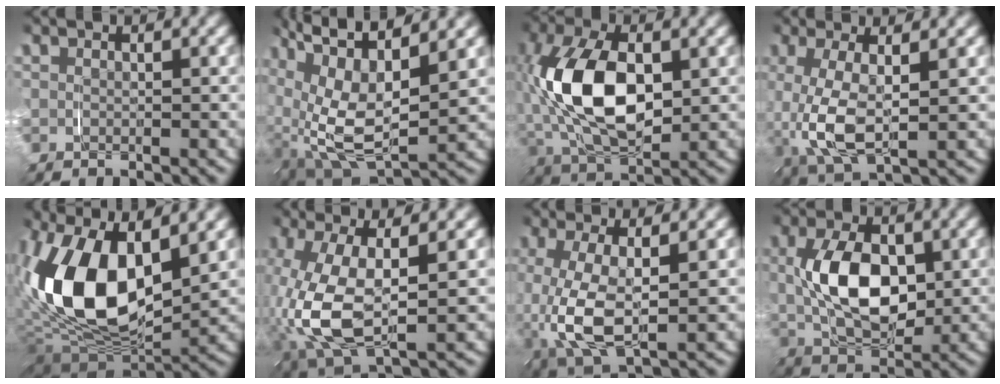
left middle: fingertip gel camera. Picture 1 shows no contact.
{"total": 10.6, "force": [0.3, 7.2, 7.8], "torque": [-0.181, -0.052, 0.024]}
{"total": 9.2, "force": [0.1, 5.4, 7.4], "torque": [-0.186, -0.014, 0.008]}
{"total": 6.6, "force": [-0.6, 3.6, 5.5], "torque": [-0.137, -0.014, -0.003]}
{"total": 13.0, "force": [0.6, 7.4, 10.7], "torque": [-0.243, -0.009, 0.009]}
{"total": 9.8, "force": [-1.1, 5.6, 8.0], "torque": [-0.202, -0.029, 0.001]}
{"total": 7.3, "force": [-1.0, 4.0, 6.1], "torque": [-0.151, -0.021, -0.006]}
{"total": 7.1, "force": [-0.3, 4.3, 5.7], "torque": [-0.119, -0.011, -0.003]}